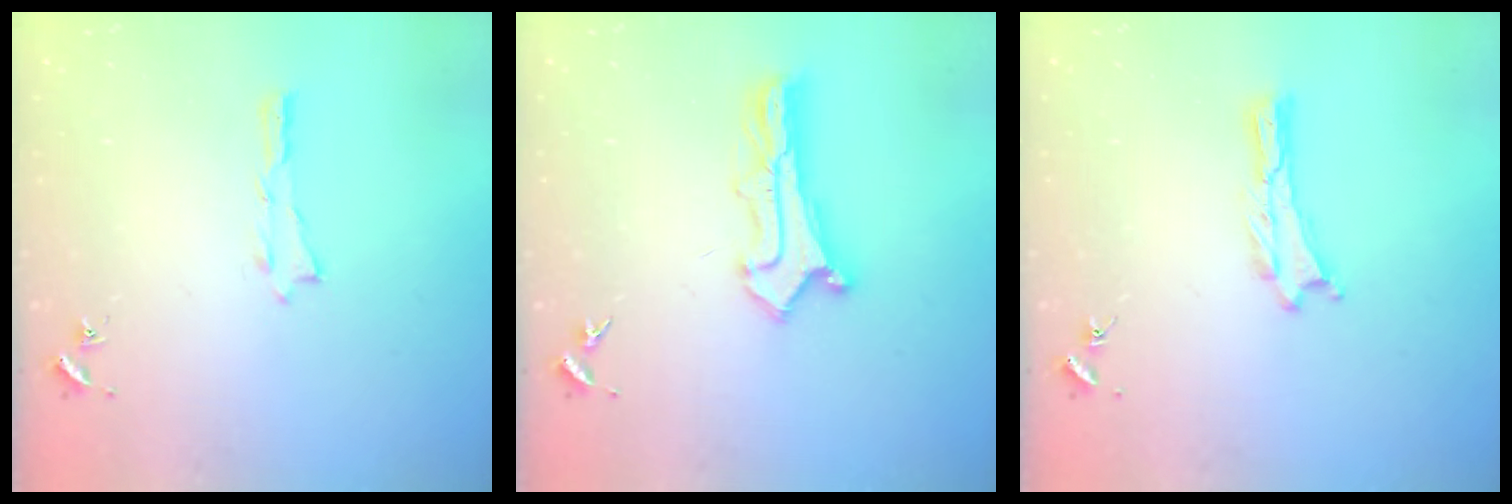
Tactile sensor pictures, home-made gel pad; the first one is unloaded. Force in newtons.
{"total": 2.6, "press": 2.6, "slide": 0.2}
{"total": 0.0}